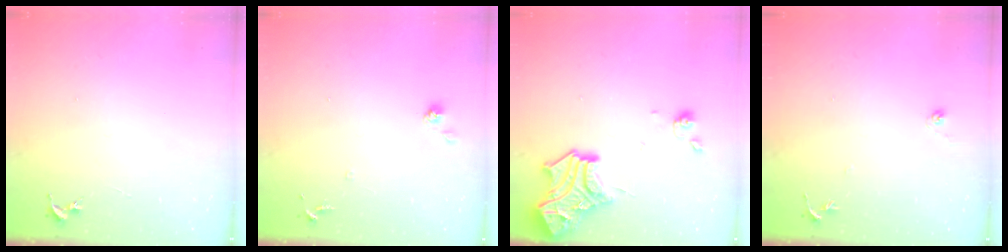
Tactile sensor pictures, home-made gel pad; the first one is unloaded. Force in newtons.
{"total": 7.3, "press": 7.3, "slide": 0.4}
{"total": 16.2, "press": 16.2, "slide": 1.5}
{"total": 5.9, "press": 5.9, "slide": 0.6}